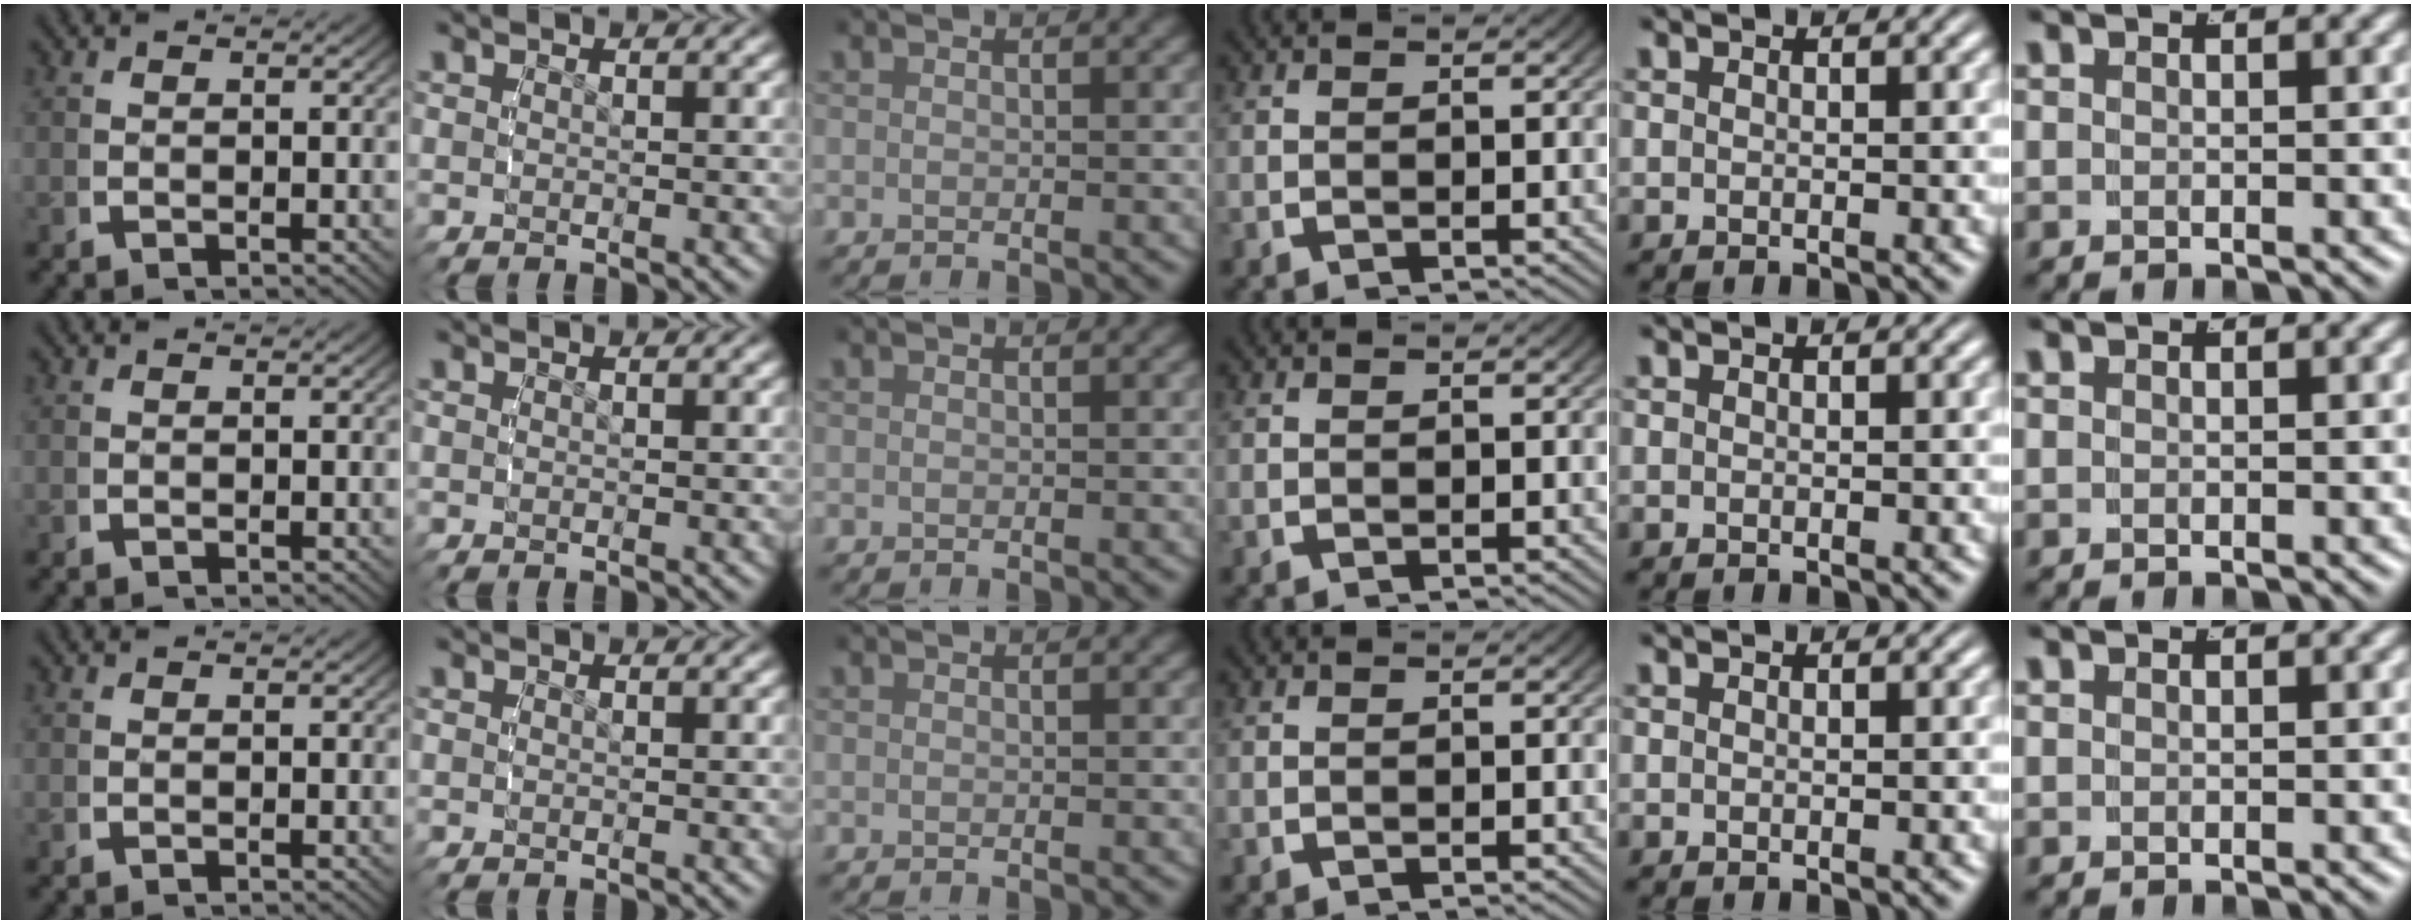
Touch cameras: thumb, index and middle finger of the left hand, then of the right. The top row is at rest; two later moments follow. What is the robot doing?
{"motion": "reach", "object": "string"}